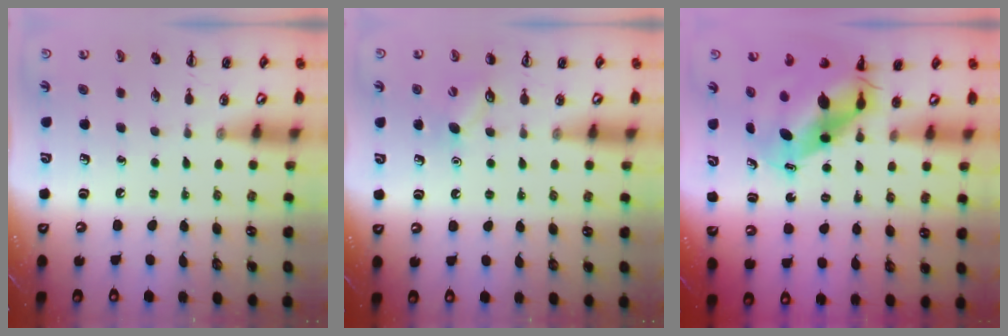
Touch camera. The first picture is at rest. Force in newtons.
{"total": 5.5, "press": 5.3, "slide": 1.4}
{"total": 8.2, "press": 8.0, "slide": 1.9}